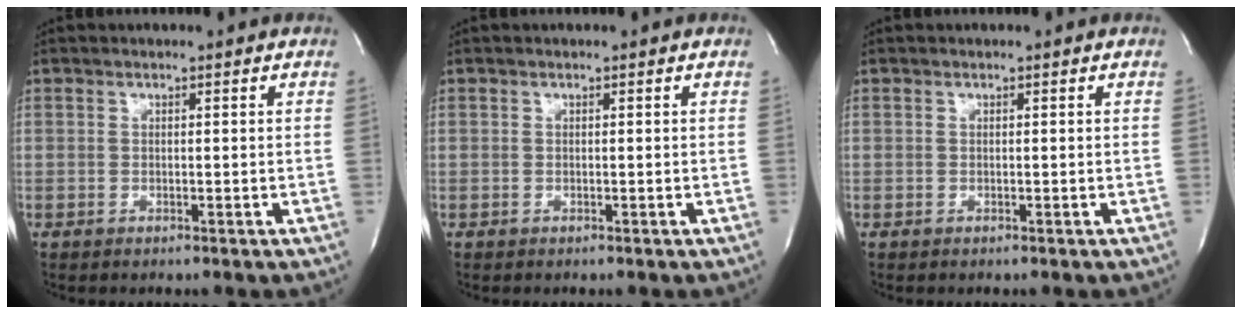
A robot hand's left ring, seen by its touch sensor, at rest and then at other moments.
{"total": 0.0}
{"total": 0.0}